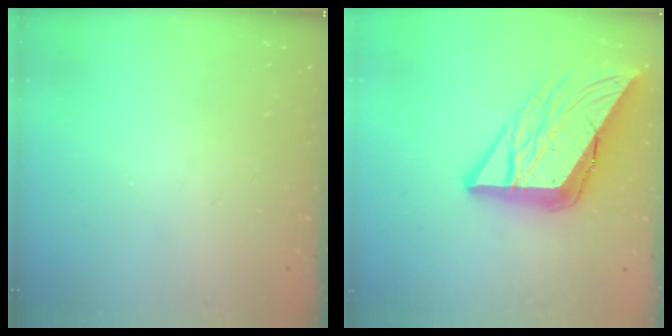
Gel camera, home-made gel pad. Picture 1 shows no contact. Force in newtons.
{"total": 17.8, "press": 17.7, "slide": 2.2}